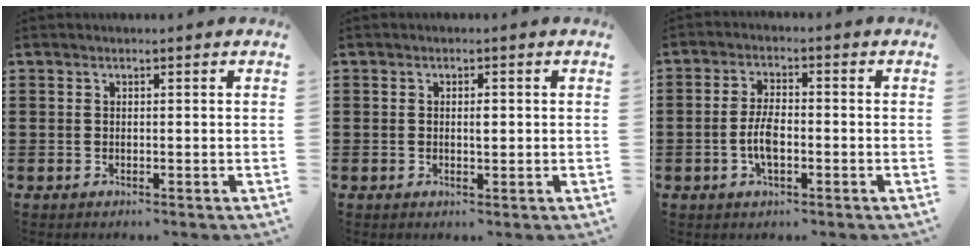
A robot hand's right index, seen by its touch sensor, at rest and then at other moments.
{"total": 1.5, "force": [0.1, 0.6, 1.4], "torque": [-0.028, 0.002, 0.000]}
{"total": 4.7, "force": [-1.2, 1.8, 4.2], "torque": [-0.094, -0.001, -0.026]}